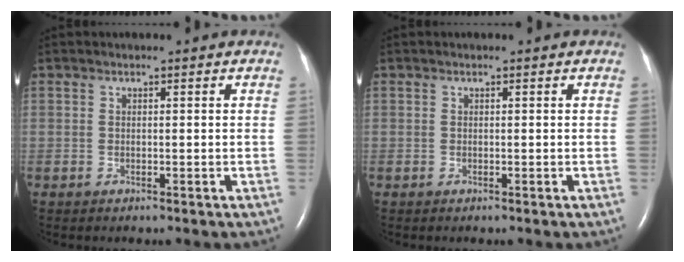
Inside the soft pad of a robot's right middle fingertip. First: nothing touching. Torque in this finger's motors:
{"motor_torque": [0.09, -0.20, 0.00, 0.00]}